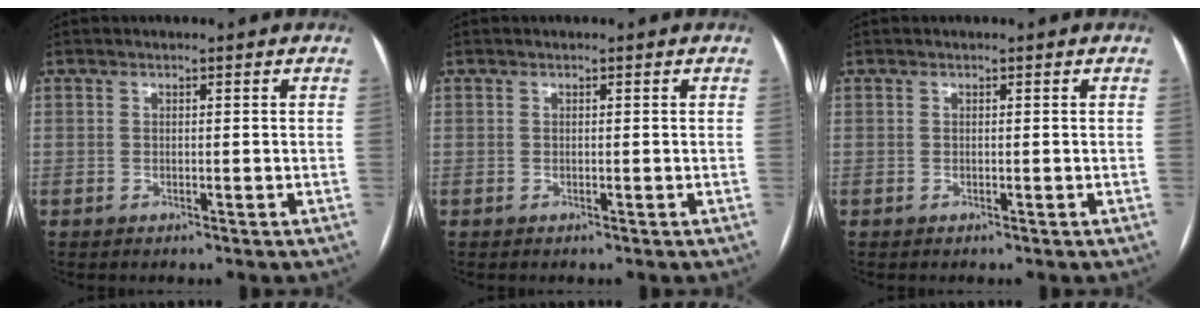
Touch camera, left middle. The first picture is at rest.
{"total": 0.0}
{"total": 0.0}